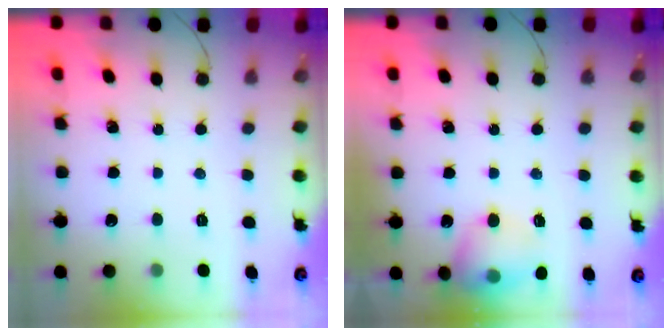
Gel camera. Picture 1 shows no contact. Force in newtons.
{"total": 12.8, "press": 12.7, "slide": 1.5}